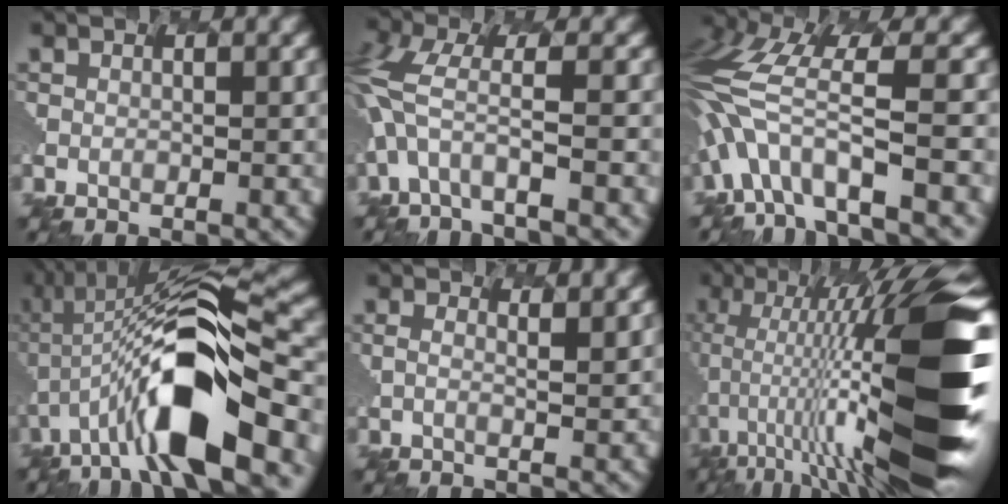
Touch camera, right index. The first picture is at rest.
{"total": 3.8, "force": [-0.7, 1.3, 3.5], "torque": [-0.121, 0.014, -0.030]}
{"total": 7.4, "force": [-2.6, 2.5, 6.4], "torque": [-0.169, 0.033, -0.053]}
{"total": 11.1, "force": [-3.5, 3.4, 10.0], "torque": [-0.200, 0.027, -0.074]}
{"total": 1.6, "force": [1.5, 0.4, 0.5], "torque": [0.000, 0.032, -0.012]}
{"total": 13.7, "force": [-2.2, 3.2, 13.1], "torque": [-0.238, 0.036, -0.057]}